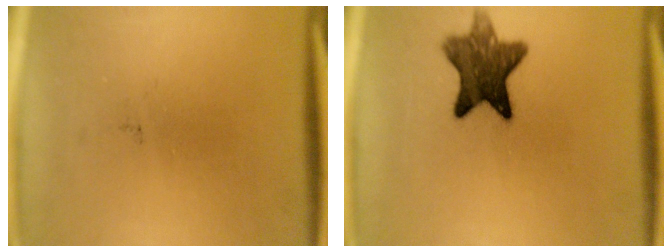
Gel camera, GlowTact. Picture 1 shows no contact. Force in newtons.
{"total": 9.5}